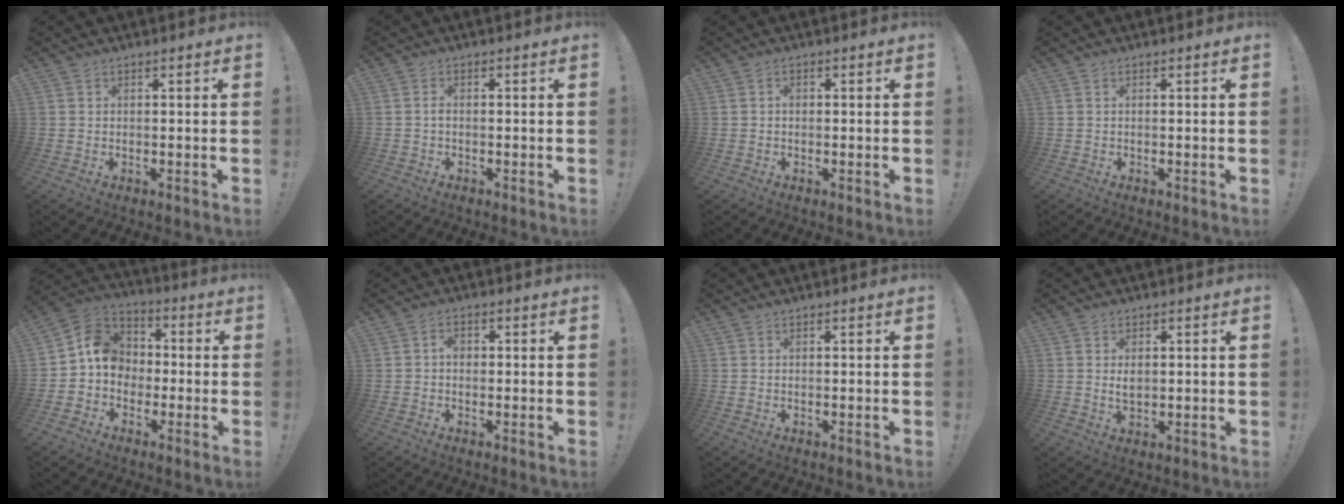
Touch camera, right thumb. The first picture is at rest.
{"total": 1.2, "force": [-0.8, 0.8, 0.4], "torque": [-0.006, 0.003, -0.016]}
{"total": 0.9, "force": [-0.2, 0.8, 0.4], "torque": [-0.011, 0.005, -0.005]}
{"total": 0.0}
{"total": 11.1, "force": [-1.0, 9.9, 5.0], "torque": [-0.069, 0.022, -0.011]}
{"total": 2.2, "force": [-0.4, 1.7, 1.4], "torque": [-0.028, 0.008, -0.008]}
{"total": 0.0}
{"total": 2.7, "force": [0.8, 1.8, 1.8], "torque": [-0.021, -0.002, 0.011]}